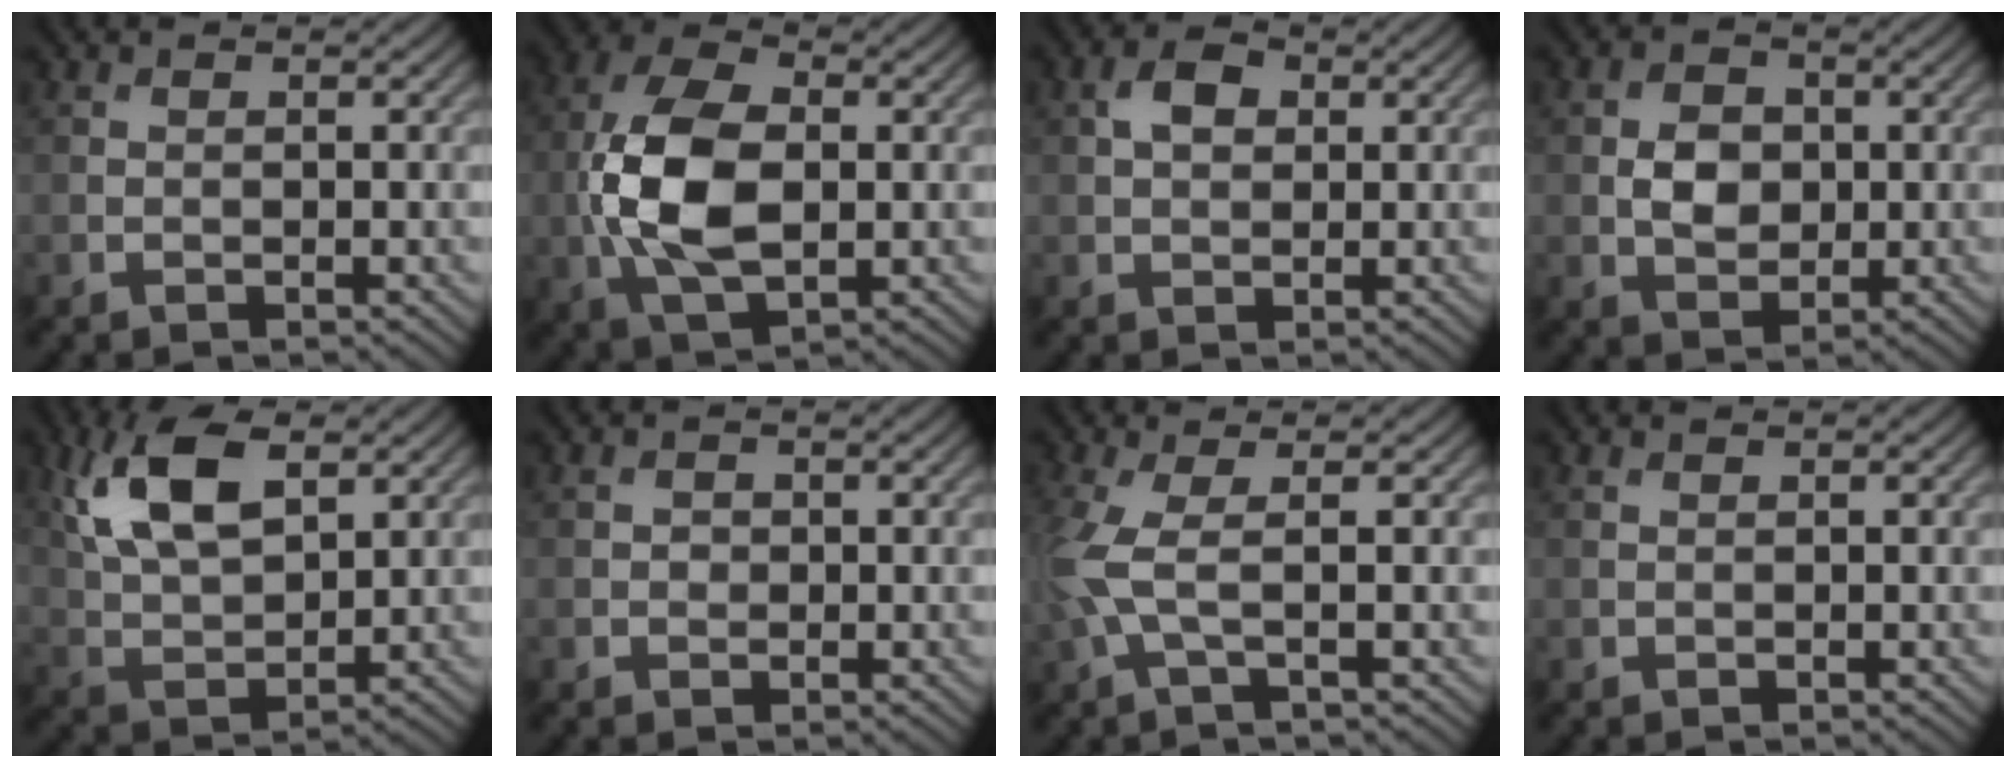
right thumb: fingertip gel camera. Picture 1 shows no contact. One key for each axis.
{"total": 11.2, "fx": -0.8, "fy": 6.2, "fz": 9.3, "tx": -0.215, "ty": 0.001, "tz": -0.017}
{"total": 3.2, "fx": 0.8, "fy": 2.2, "fz": 2.2, "tx": -0.046, "ty": 0.006, "tz": 0.011}
{"total": 4.1, "fx": 0.1, "fy": 3.2, "fz": 2.6, "tx": -0.053, "ty": -0.002, "tz": -0.005}
{"total": 10.1, "fx": 4.1, "fy": 4.9, "fz": 7.8, "tx": -0.178, "ty": 0.012, "tz": 0.083}
{"total": 1.0, "fx": -0.1, "fy": 0.9, "fz": 0.3, "tx": -0.005, "ty": -0.004, "tz": -0.004}
{"total": 5.0, "fx": 0.1, "fy": 1.3, "fz": 4.8, "tx": -0.127, "ty": 0.005, "tz": -0.002}
{"total": 0.0}